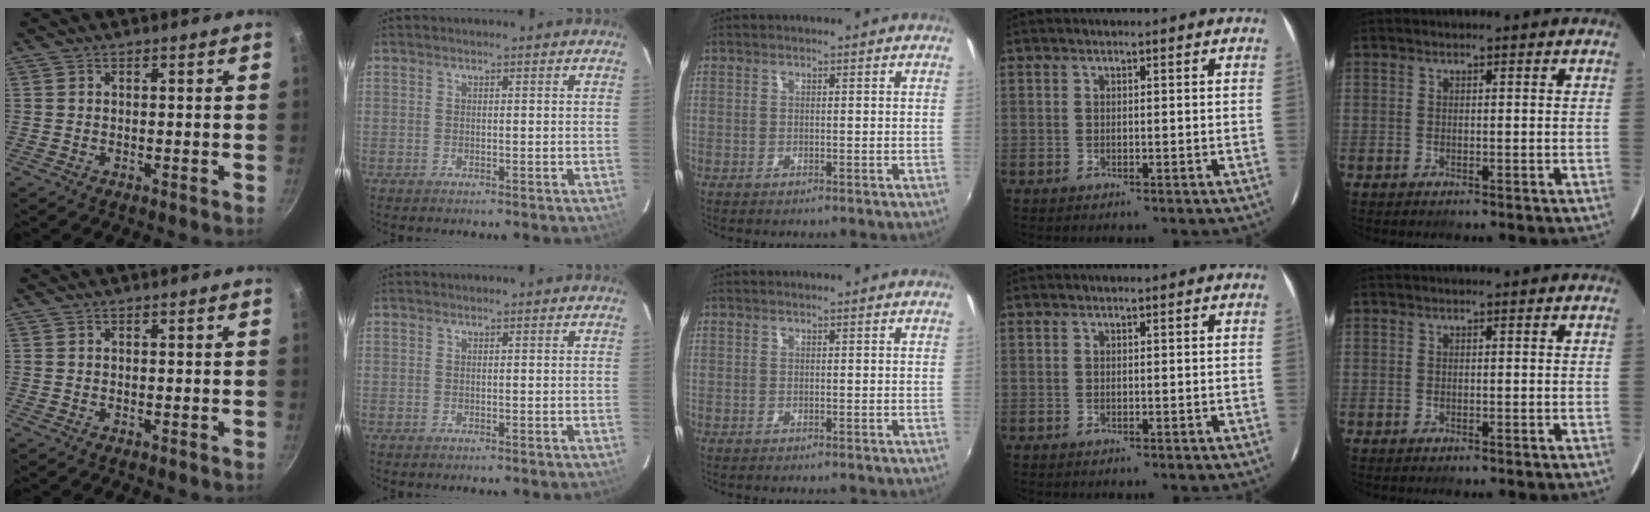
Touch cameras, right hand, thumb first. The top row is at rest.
{}